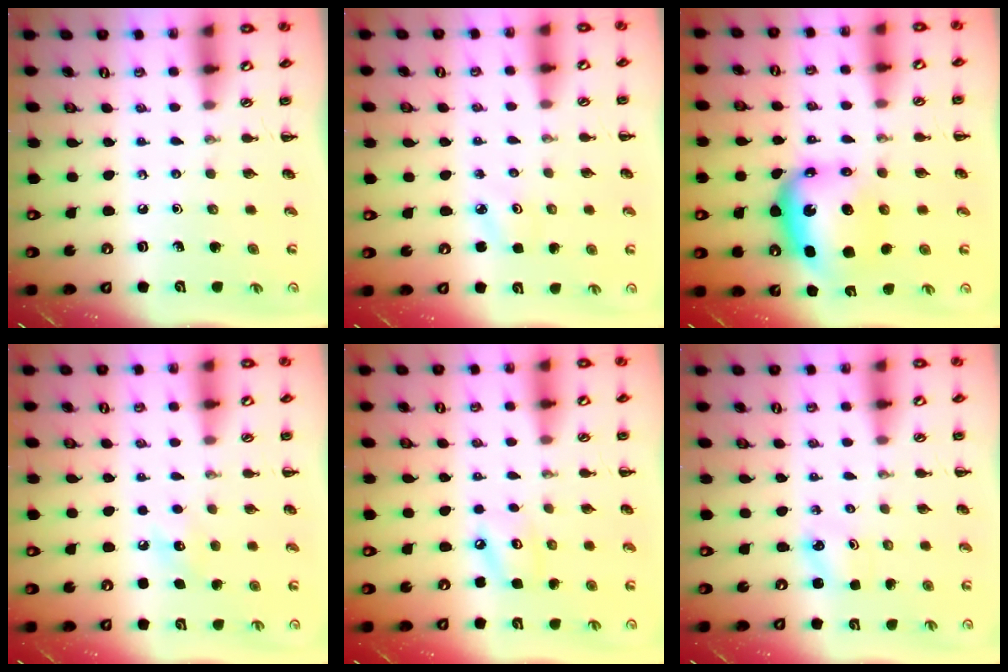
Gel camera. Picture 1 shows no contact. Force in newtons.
{"total": 2.5, "press": 2.4, "slide": 0.7}
{"total": 8.3, "press": 8.0, "slide": 2.3}
{"total": 6.8, "press": 6.5, "slide": 2.0}
{"total": 5.1, "press": 5.0, "slide": 0.9}
{"total": 2.0, "press": 2.0, "slide": 0.6}